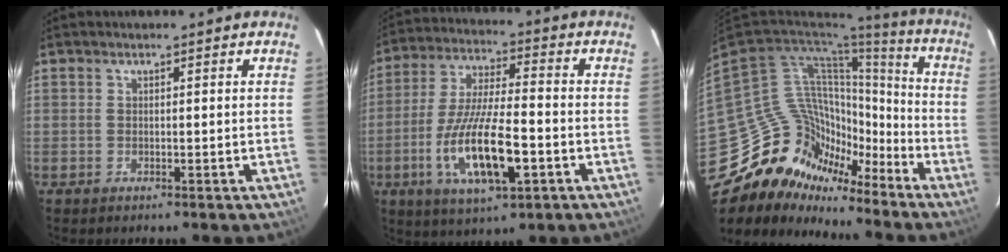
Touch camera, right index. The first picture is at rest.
{"total": 16.1, "force": [-5.4, 4.3, 14.5], "torque": [-0.299, -0.018, -0.096]}
{"total": 19.8, "force": [-15.2, 12.2, 3.8], "torque": [-0.081, 0.055, -0.254]}